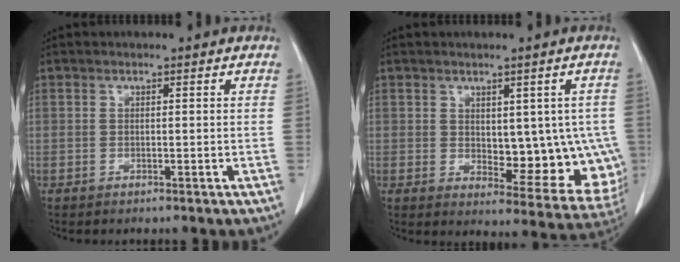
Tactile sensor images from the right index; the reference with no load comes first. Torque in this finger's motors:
{"motor_torque": [0.28, 0.13, 0.09, 0.02]}